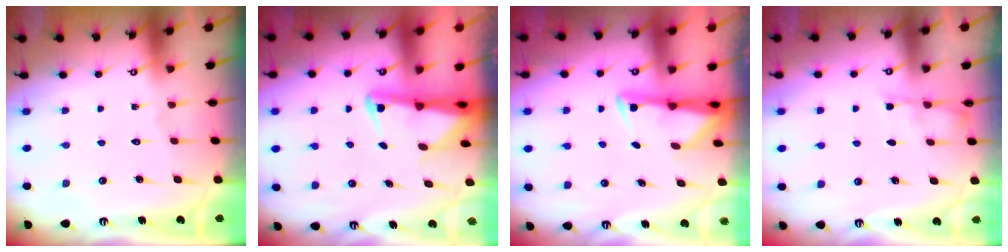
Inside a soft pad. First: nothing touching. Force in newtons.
{"total": 2.5, "press": 2.5, "slide": 0.6}
{"total": 2.9, "press": 2.9, "slide": 0.6}
{"total": 3.1, "press": 3.1, "slide": 0.4}